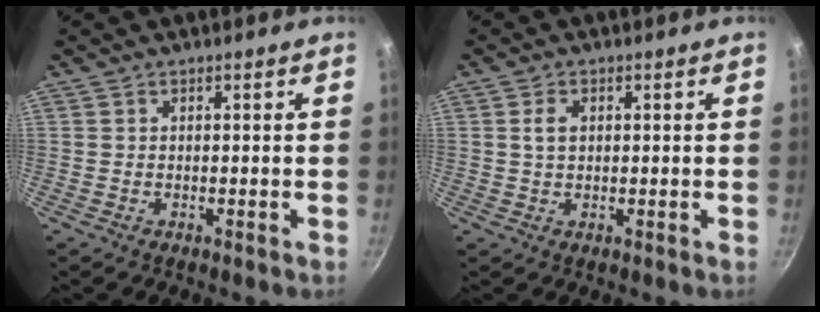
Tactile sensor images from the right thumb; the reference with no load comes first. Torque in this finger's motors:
{"motor_torque": [0.00, 0.00, 0.00, 0.00, 0.03]}